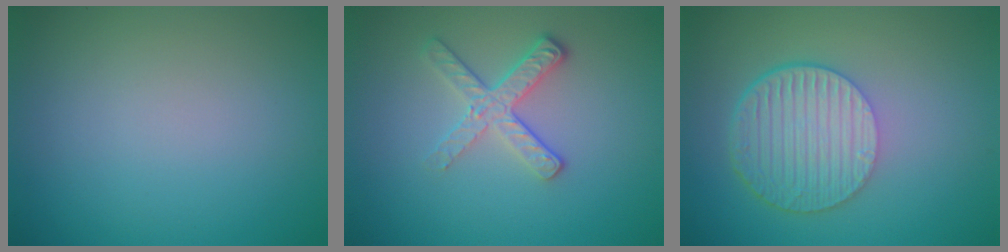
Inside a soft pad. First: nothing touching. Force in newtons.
{"total": 2.8, "press": 2.5, "slide": 1.3}
{"total": 6.4, "press": 4.5, "slide": 4.5}